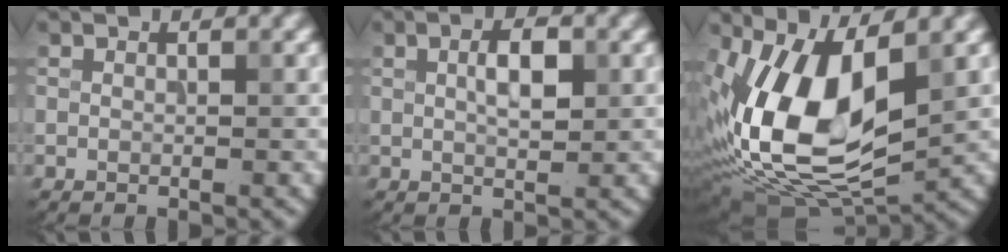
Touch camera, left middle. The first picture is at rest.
{"total": 3.1, "force": [0.7, 1.2, 2.8], "torque": [-0.052, 0.005, 0.012]}
{"total": 13.0, "force": [1.3, 6.8, 11.1], "torque": [-0.220, -0.015, 0.019]}